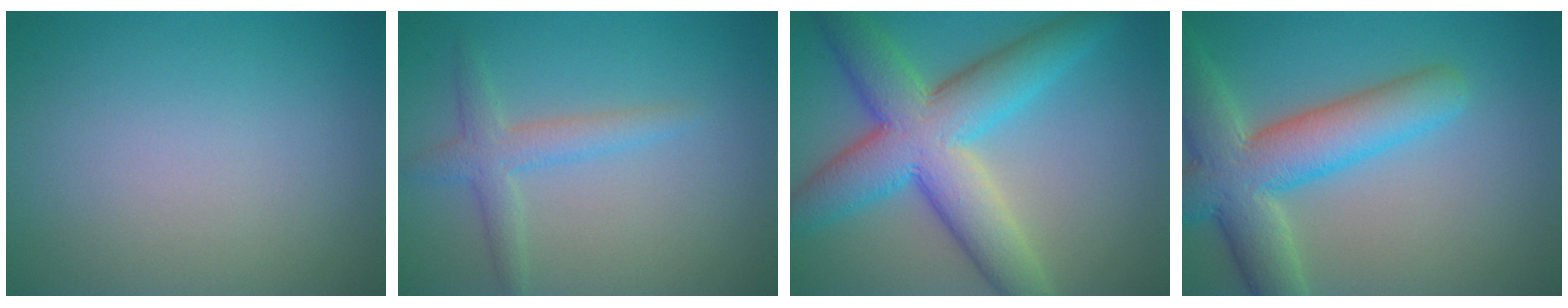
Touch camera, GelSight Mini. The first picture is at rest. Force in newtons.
{"total": 2.7, "press": 2.7, "slide": 0.1}
{"total": 10.0, "press": 10.0, "slide": 0.2}
{"total": 8.3, "press": 8.3, "slide": 0.5}